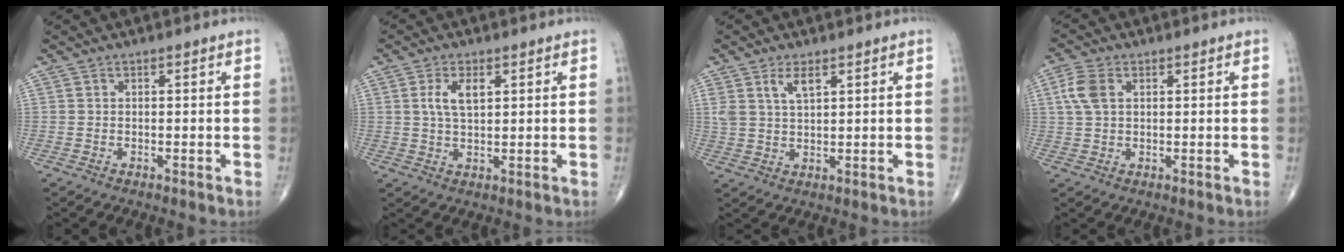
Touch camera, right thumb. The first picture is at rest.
{"total": 4.7, "force": [1.5, 2.2, 3.9], "torque": [-0.075, -0.002, 0.029]}
{"total": 4.3, "force": [2.4, 1.8, 3.1], "torque": [-0.059, -0.010, 0.050]}
{"total": 5.1, "force": [1.5, 3.0, 3.8], "torque": [-0.096, 0.011, 0.030]}